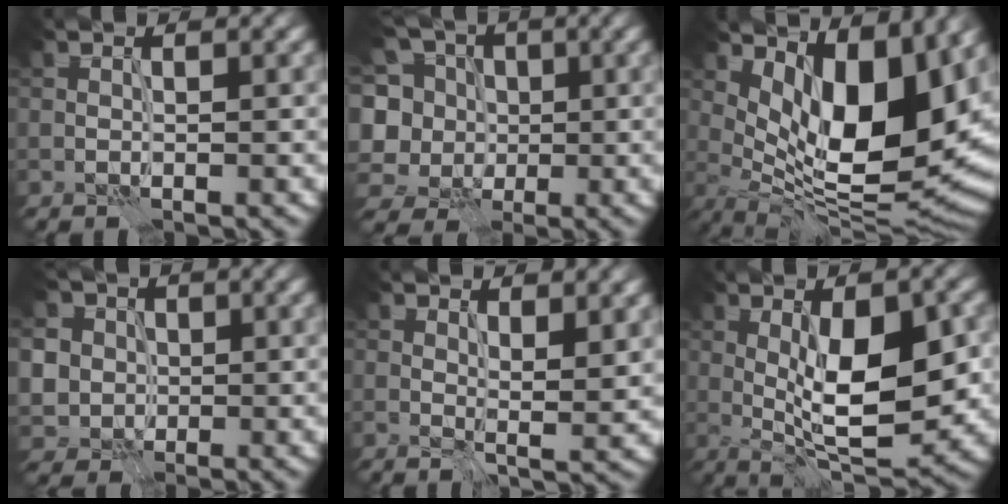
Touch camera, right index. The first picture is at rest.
{"total": 9.8, "force": [1.0, 8.8, 4.1], "torque": [-0.115, 0.039, -0.018]}
{"total": 13.7, "force": [3.5, 6.0, 11.8], "torque": [-0.160, -0.014, 0.060]}
{"total": 6.7, "force": [1.8, 6.1, 2.3], "torque": [-0.055, 0.016, 0.018]}
{"total": 3.3, "force": [1.6, 1.1, 2.6], "torque": [-0.040, -0.005, 0.030]}
{"total": 9.7, "force": [-0.2, 3.2, 9.1], "torque": [-0.137, -0.004, -0.002]}